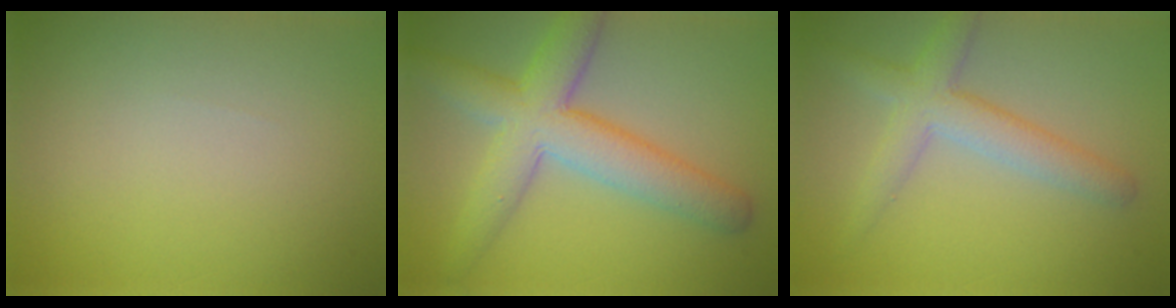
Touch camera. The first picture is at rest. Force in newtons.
{"total": 6.9, "press": 6.9, "slide": 0.2}
{"total": 3.9, "press": 3.9, "slide": 0.1}